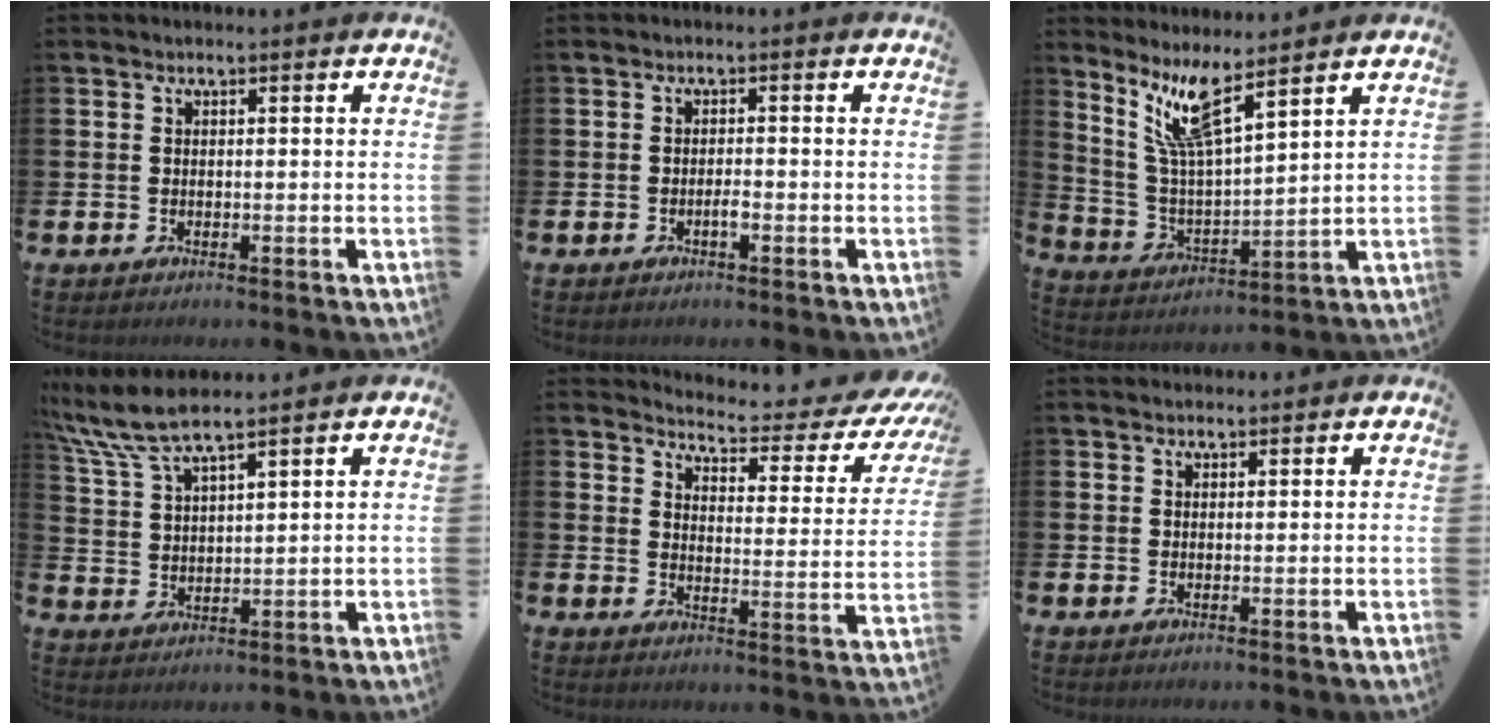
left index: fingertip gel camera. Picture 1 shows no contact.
{"total": 1.1, "force": [-0.6, 0.3, 0.9], "torque": [-0.019, -0.001, -0.012]}
{"total": 8.5, "force": [6.6, 1.0, 5.2], "torque": [-0.129, -0.026, 0.116]}
{"total": 7.3, "force": [6.6, 0.7, 3.1], "torque": [-0.088, -0.021, 0.120]}
{"total": 4.2, "force": [3.8, 0.7, 1.5], "torque": [-0.040, -0.042, 0.054]}
{"total": 1.1, "force": [1.1, 0.4, 0.2], "torque": [0.005, -0.001, 0.018]}